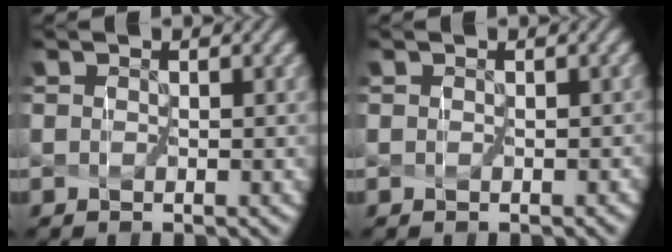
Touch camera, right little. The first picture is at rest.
{"total": 0.7, "force": [-0.2, 0.5, 0.3], "torque": [0.001, 0.001, -0.005]}